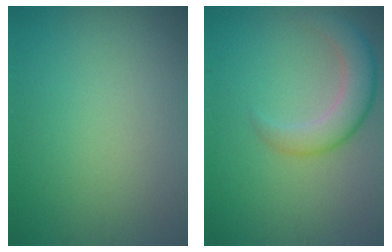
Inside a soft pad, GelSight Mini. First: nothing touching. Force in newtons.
{"total": 4.1, "press": 4.1, "slide": 0.2}